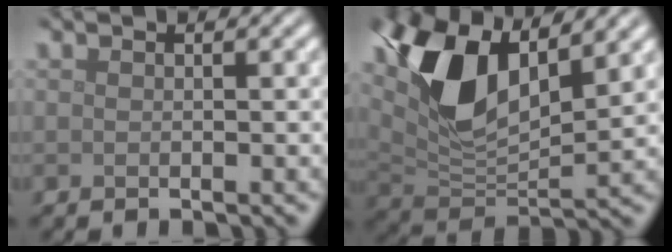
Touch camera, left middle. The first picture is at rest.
{"total": 9.4, "force": [4.4, 4.4, 7.1], "torque": [-0.145, 0.000, 0.080]}